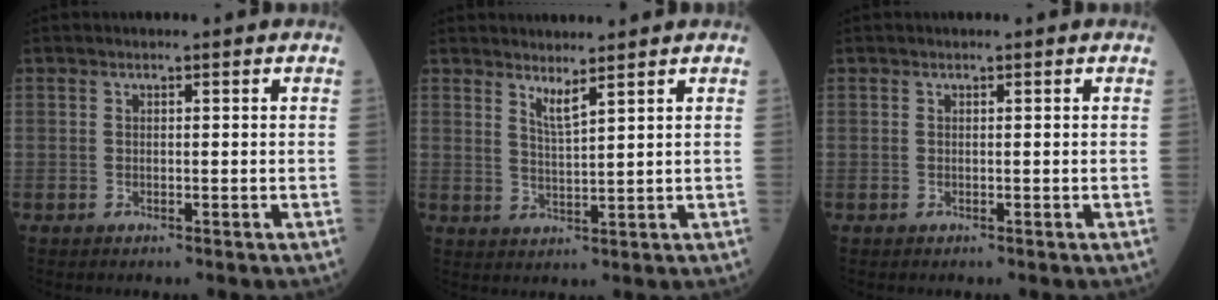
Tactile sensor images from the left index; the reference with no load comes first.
{"total": 2.7, "force": [2.2, -0.4, 1.5], "torque": [-0.031, -0.016, 0.045]}
{"total": 0.0}